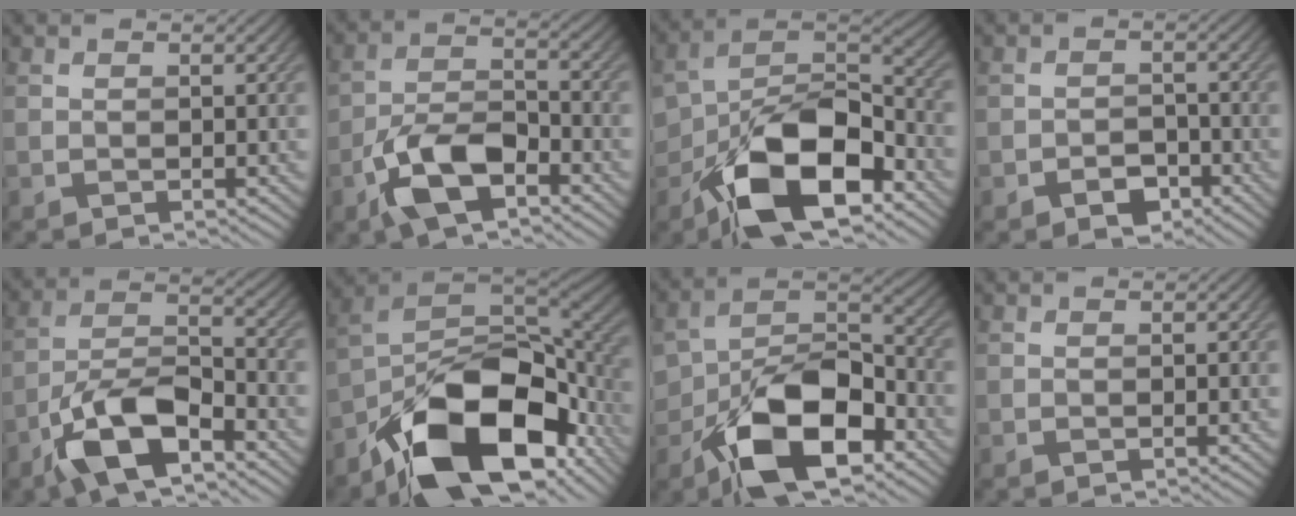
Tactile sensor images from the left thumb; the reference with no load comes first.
{"total": 8.9, "force": [-4.9, 4.3, 6.1], "torque": [-0.122, 0.002, -0.104]}
{"total": 15.4, "force": [-7.5, 8.8, 10.2], "torque": [-0.178, -0.038, -0.133]}
{"total": 3.6, "force": [-2.2, 2.2, 1.7], "torque": [-0.029, -0.001, -0.041]}
{"total": 11.9, "force": [-7.2, 4.6, 8.3], "torque": [-0.156, 0.001, -0.151]}
{"total": 19.6, "force": [-10.2, 10.1, 13.3], "torque": [-0.231, -0.038, -0.170]}
{"total": 13.9, "force": [-6.6, 8.0, 9.2], "torque": [-0.172, -0.032, -0.113]}
{"total": 0.0}